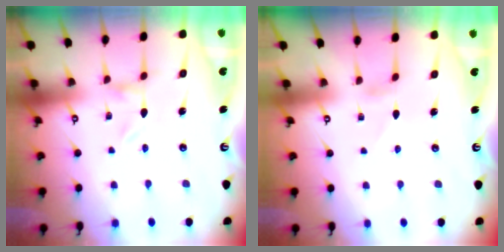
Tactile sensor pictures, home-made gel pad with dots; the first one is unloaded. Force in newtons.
{"total": 0.0}